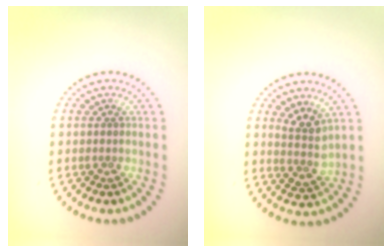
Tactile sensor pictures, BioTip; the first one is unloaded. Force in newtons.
{"total": 2.6, "press": 2.0, "slide": 1.7}